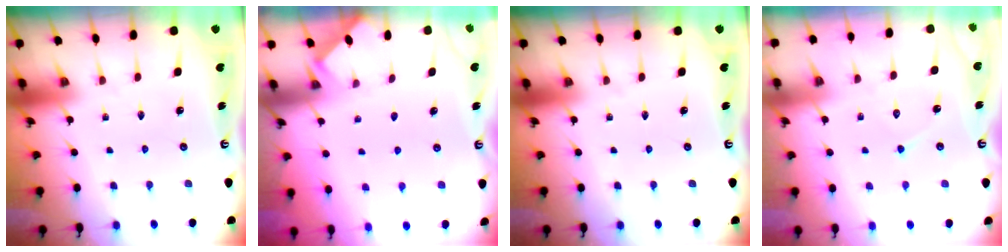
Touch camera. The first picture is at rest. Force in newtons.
{"total": 1.3, "press": 1.3, "slide": 0.3}
{"total": 0.0}
{"total": 4.9, "press": 4.8, "slide": 0.5}